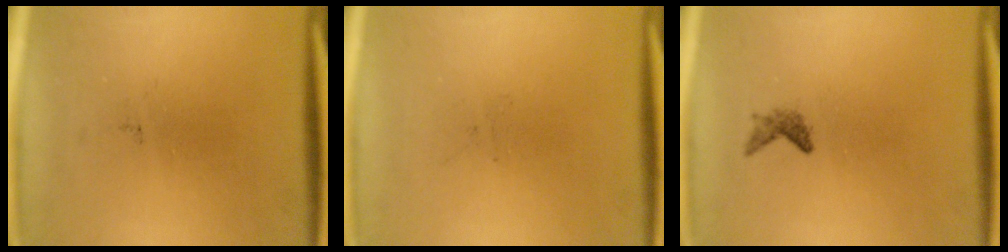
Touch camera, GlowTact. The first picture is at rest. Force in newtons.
{"total": 0.0}
{"total": 1.1}